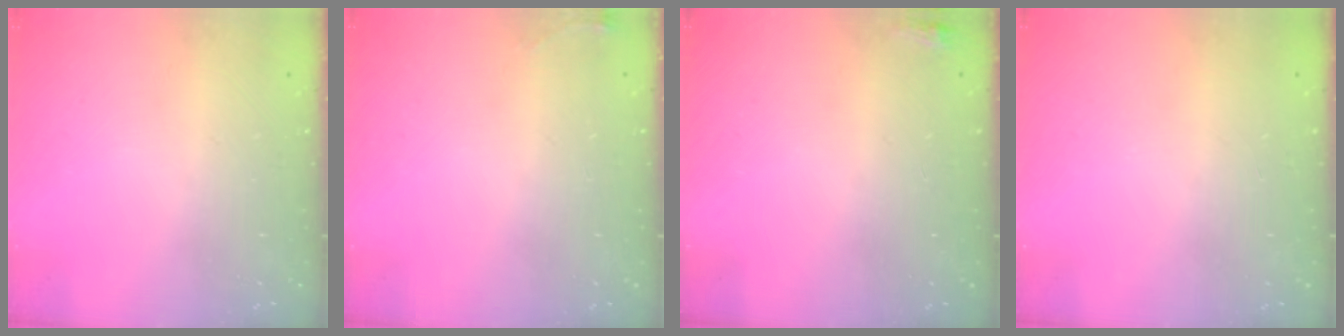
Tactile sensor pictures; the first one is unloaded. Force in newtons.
{"total": 3.7, "press": 3.7, "slide": 0.5}
{"total": 3.2, "press": 2.9, "slide": 1.3}
{"total": 0.0}